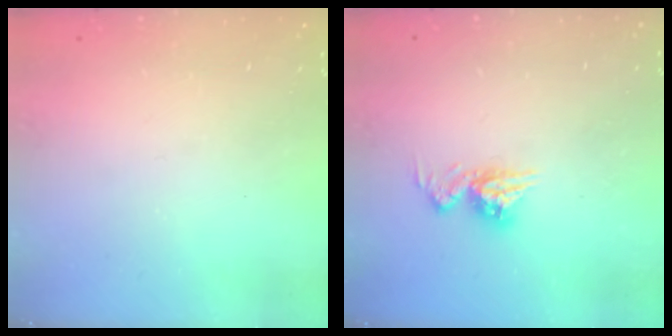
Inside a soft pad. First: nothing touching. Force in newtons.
{"total": 9.4, "press": 9.4, "slide": 0.9}